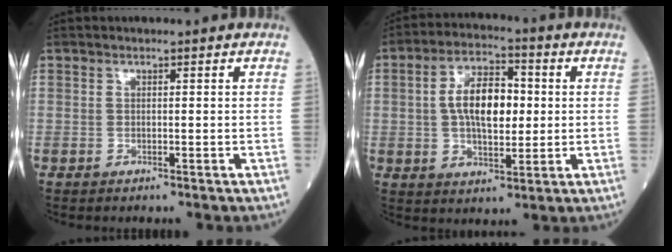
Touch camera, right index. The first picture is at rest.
{"total": 10.1, "force": [0.9, 4.8, 8.9], "torque": [-0.165, 0.017, 0.015]}